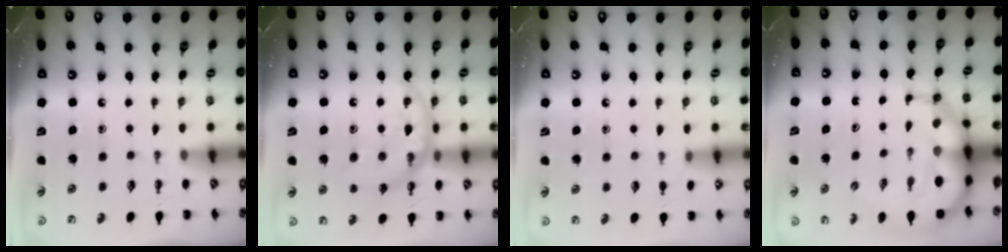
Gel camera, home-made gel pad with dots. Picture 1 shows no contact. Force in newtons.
{"total": 14.8, "press": 14.7, "slide": 1.3}
{"total": 5.7, "press": 5.5, "slide": 1.7}
{"total": 9.6, "press": 9.2, "slide": 2.8}